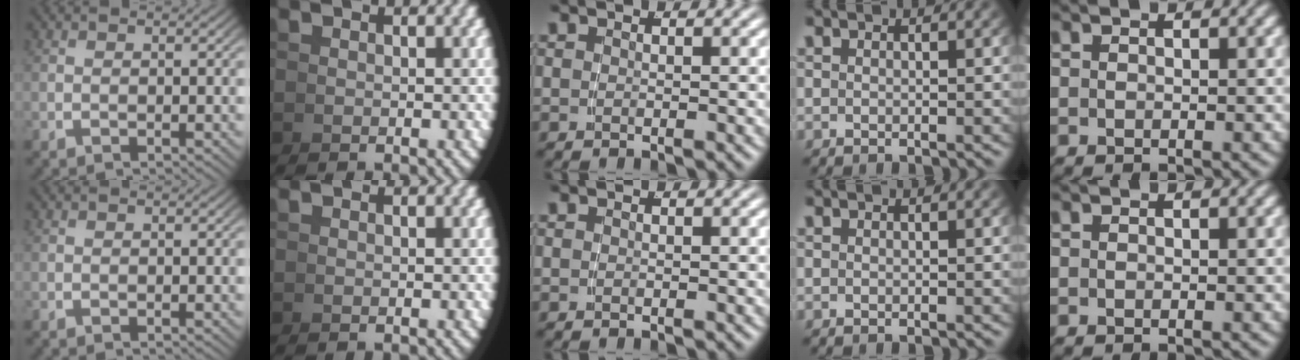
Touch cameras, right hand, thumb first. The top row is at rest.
{}